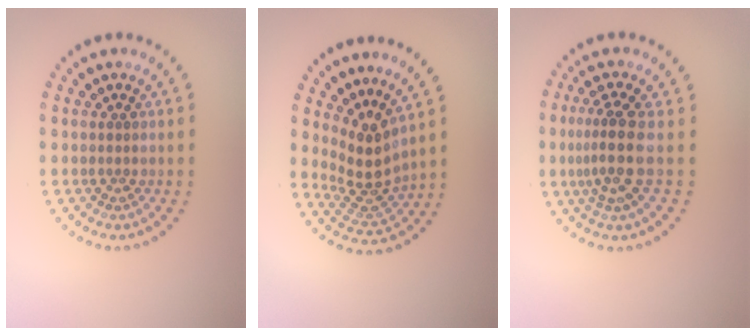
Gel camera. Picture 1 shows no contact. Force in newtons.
{"total": 3.7, "press": 2.7, "slide": 2.5}
{"total": 3.4, "press": 2.4, "slide": 2.5}